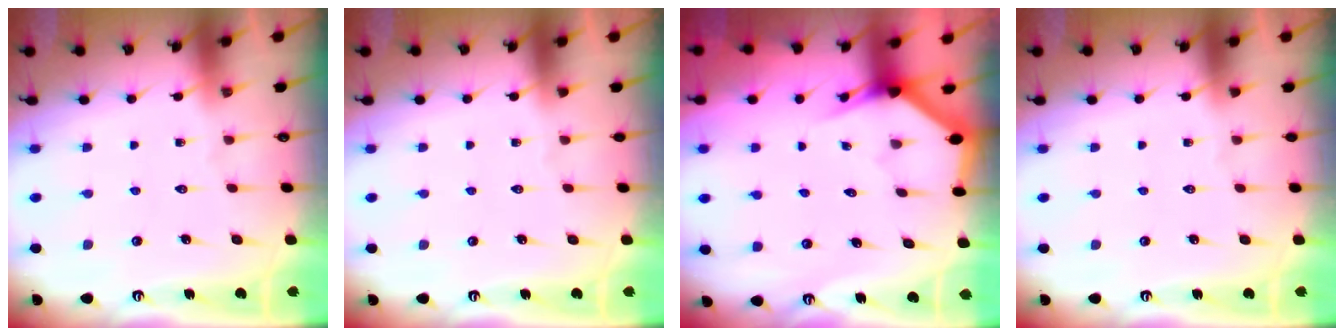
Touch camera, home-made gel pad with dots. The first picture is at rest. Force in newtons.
{"total": 0.0}
{"total": 3.0, "press": 3.0, "slide": 0.1}
{"total": 0.0}